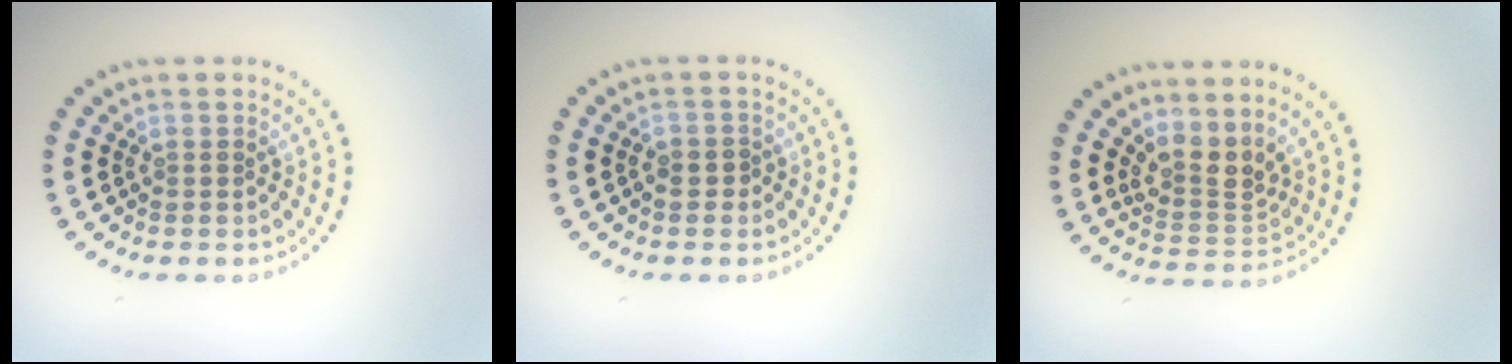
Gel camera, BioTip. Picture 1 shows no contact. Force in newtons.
{"total": 1.1, "press": 0.9, "slide": 0.7}
{"total": 3.1, "press": 2.2, "slide": 2.2}